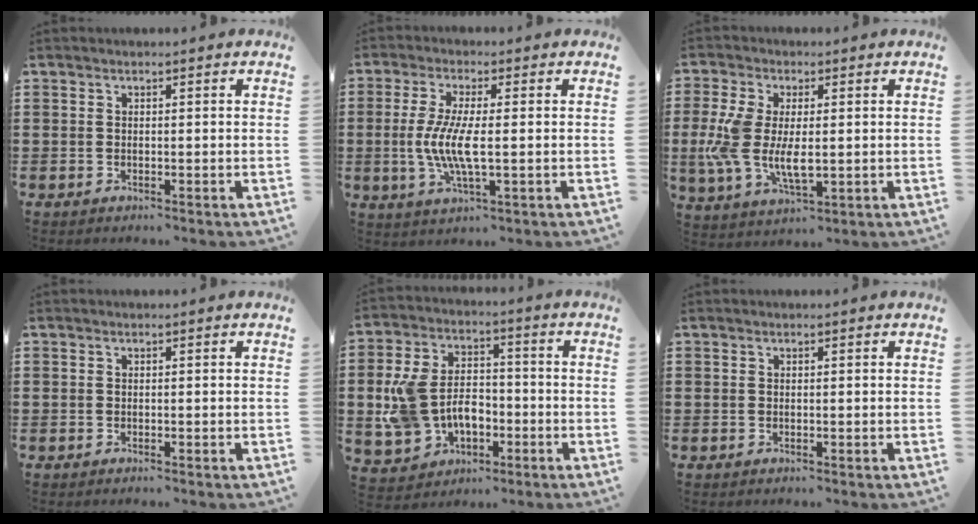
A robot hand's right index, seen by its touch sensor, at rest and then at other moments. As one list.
[{"total": 6.7, "force": [-0.7, 1.4, 6.5], "torque": [-0.143, -0.009, -0.022]}, {"total": 9.0, "force": [-0.2, 4.6, 7.8], "torque": [-0.190, -0.007, -0.009]}, {"total": 0.0}, {"total": 9.2, "force": [-1.4, 6.9, 5.9], "torque": [-0.155, 0.014, -0.028]}, {"total": 0.0}]